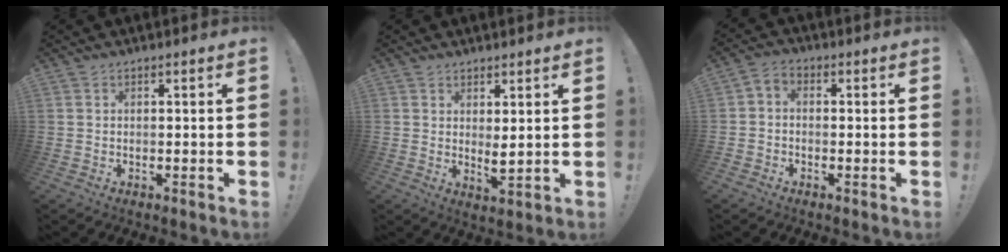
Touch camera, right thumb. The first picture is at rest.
{"total": 3.6, "force": [2.2, 1.1, 2.6], "torque": [-0.041, -0.018, 0.042]}
{"total": 3.0, "force": [-1.7, 2.1, 1.4], "torque": [-0.031, 0.015, -0.028]}